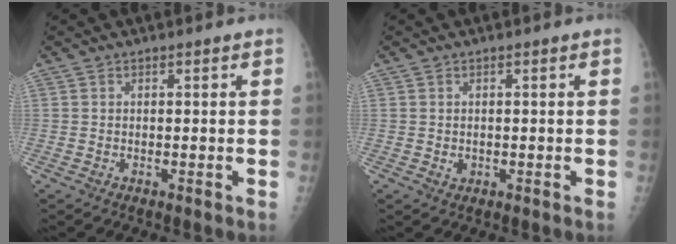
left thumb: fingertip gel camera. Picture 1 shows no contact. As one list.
[{"total": 1.2, "force": [-0.1, 1.0, 0.6], "torque": [-0.007, 0.000, 0.003]}]